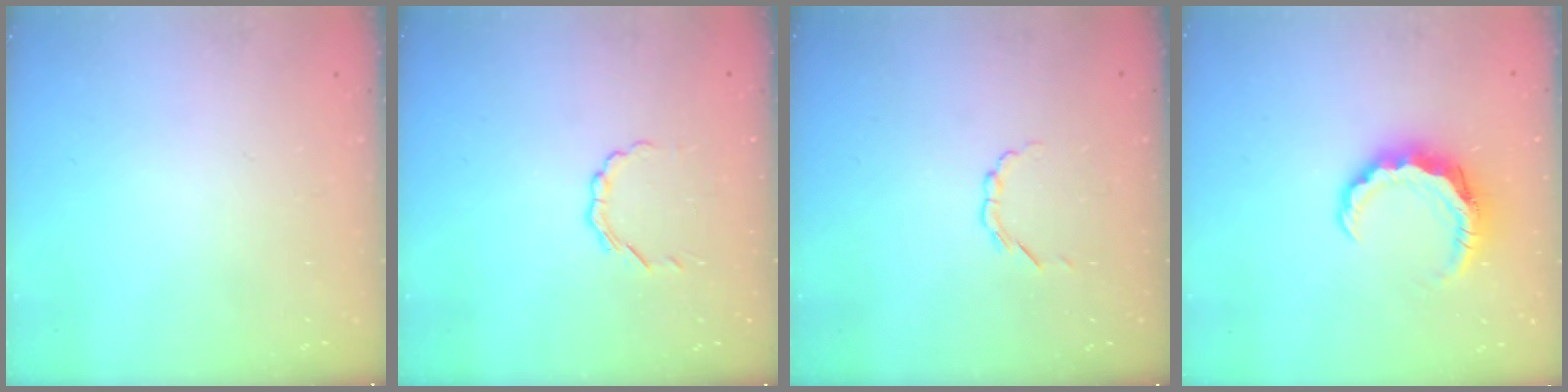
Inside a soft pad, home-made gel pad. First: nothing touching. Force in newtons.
{"total": 3.1, "press": 3.0, "slide": 0.8}
{"total": 2.1, "press": 1.9, "slide": 0.7}
{"total": 7.8, "press": 7.7, "slide": 1.0}